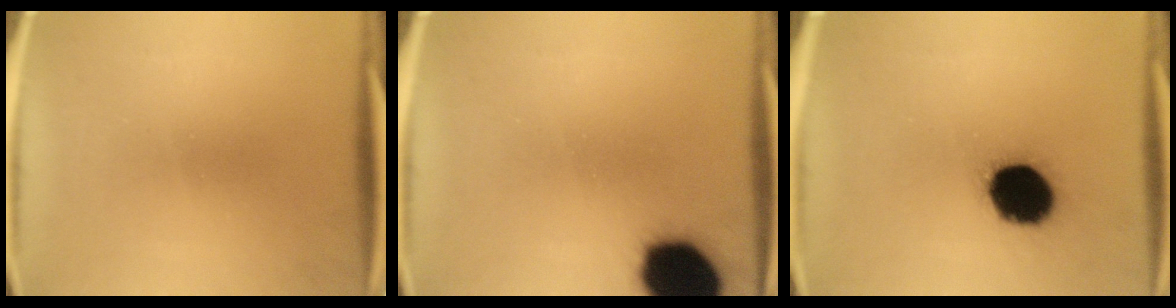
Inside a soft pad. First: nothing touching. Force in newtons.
{"total": 18.6}
{"total": 17.6}